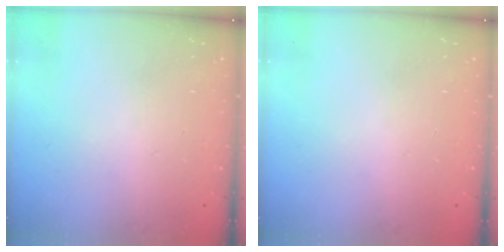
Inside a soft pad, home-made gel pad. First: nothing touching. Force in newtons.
{"total": 0.0}